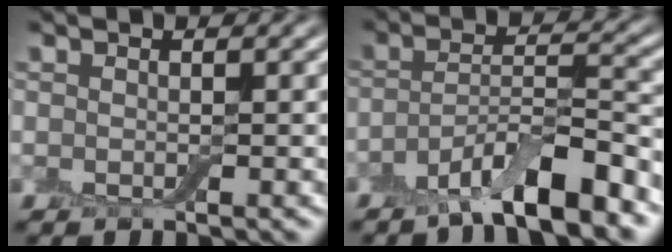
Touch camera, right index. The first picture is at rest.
{"total": 7.8, "force": [-5.0, 1.7, 5.7], "torque": [-0.092, 0.004, -0.090]}